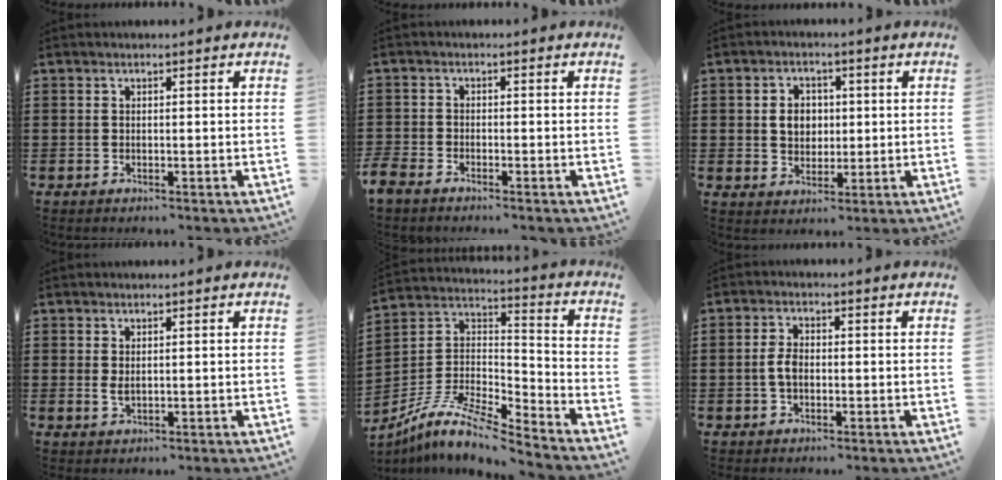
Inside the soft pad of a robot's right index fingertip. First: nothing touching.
{"total": 1.9, "force": [-1.9, 0.1, -0.1], "torque": [-0.010, -0.002, -0.042]}
{"total": 4.2, "force": [0.3, 3.5, 2.3], "torque": [-0.047, 0.009, -0.001]}
{"total": 1.4, "force": [0.4, 0.6, 1.2], "torque": [-0.025, 0.002, 0.008]}
{"total": 9.5, "force": [-8.4, 1.4, 4.4], "torque": [-0.100, 0.004, -0.174]}
{"total": 3.0, "force": [-0.4, 1.6, 2.5], "torque": [-0.055, 0.002, -0.010]}